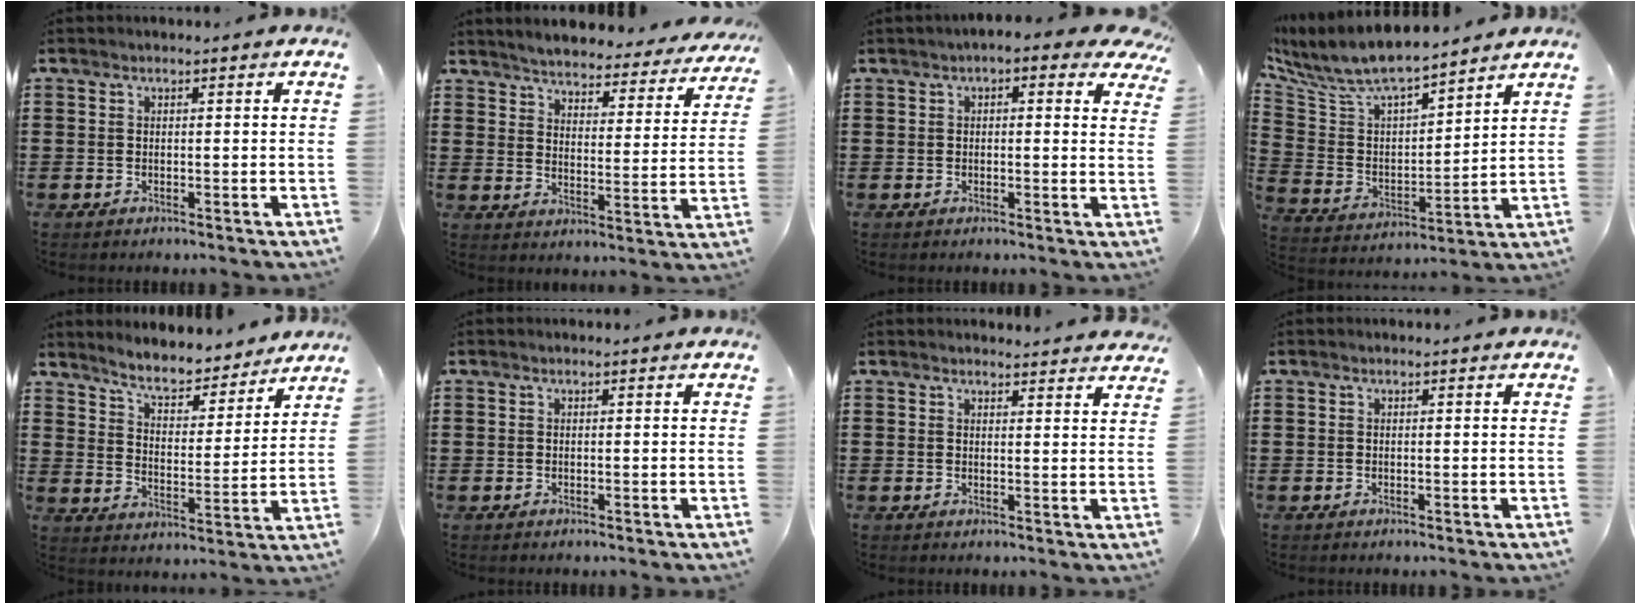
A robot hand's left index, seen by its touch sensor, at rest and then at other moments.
{"total": 4.2, "force": [4.2, -0.2, 0.4], "torque": [-0.033, -0.037, 0.066]}
{"total": 2.4, "force": [1.4, 0.8, 1.8], "torque": [-0.040, 0.005, 0.023]}
{"total": 8.4, "force": [7.7, 1.9, 2.9], "torque": [-0.095, -0.048, 0.133]}
{"total": 6.4, "force": [6.0, 0.8, 2.1], "torque": [-0.067, -0.038, 0.102]}
{"total": 0.0}
{"total": 2.2, "force": [2.2, 0.1, 0.2], "torque": [-0.001, -0.007, 0.041]}
{"total": 0.0}